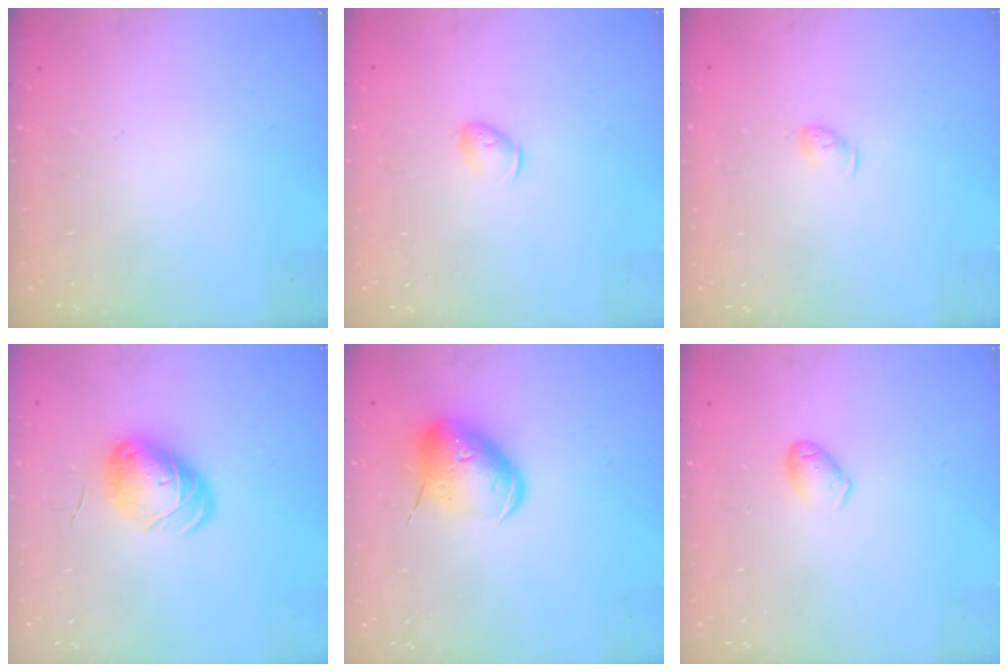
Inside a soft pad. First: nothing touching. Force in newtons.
{"total": 4.7, "press": 4.6, "slide": 0.9}
{"total": 3.7, "press": 3.6, "slide": 0.7}
{"total": 9.7, "press": 9.7, "slide": 0.1}
{"total": 10.0, "press": 9.8, "slide": 1.9}
{"total": 4.8, "press": 4.7, "slide": 0.7}